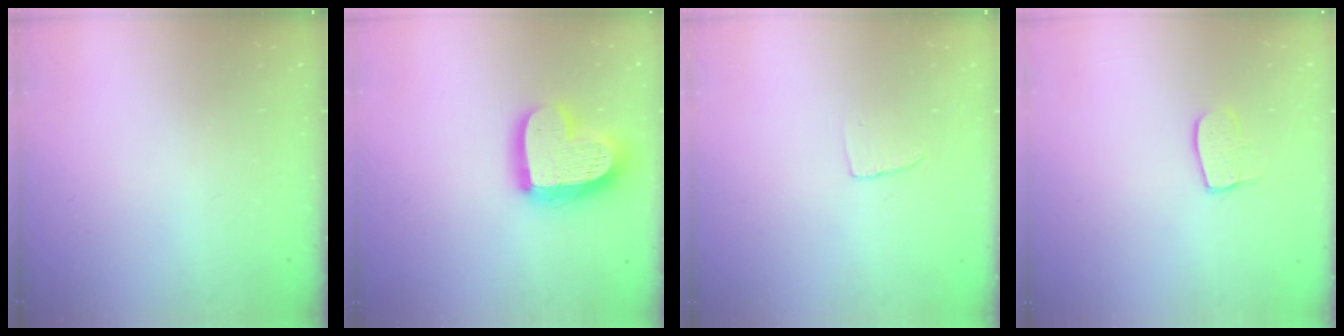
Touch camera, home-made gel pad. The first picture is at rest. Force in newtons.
{"total": 17.9, "press": 17.8, "slide": 1.7}
{"total": 4.2, "press": 4.2, "slide": 0.3}
{"total": 7.5, "press": 7.5, "slide": 0.6}